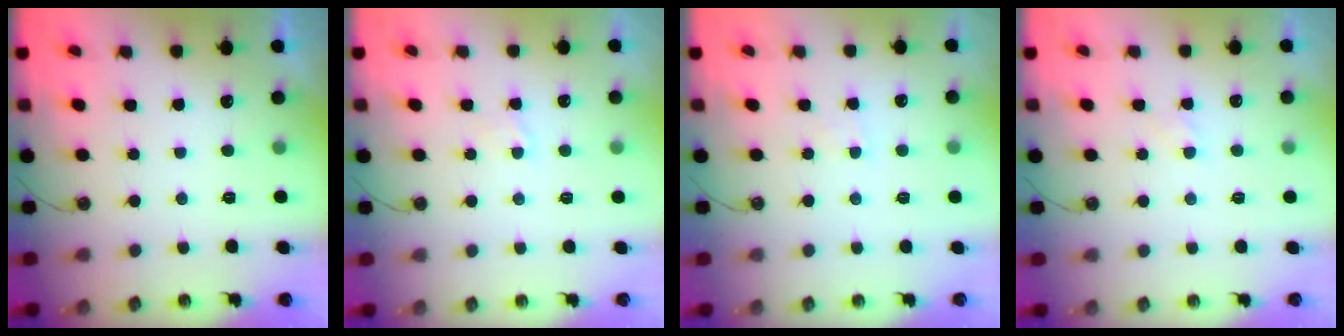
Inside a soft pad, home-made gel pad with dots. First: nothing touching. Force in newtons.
{"total": 2.8, "press": 2.8, "slide": 0.4}
{"total": 3.4, "press": 3.4, "slide": 0.5}
{"total": 2.9, "press": 2.8, "slide": 0.4}